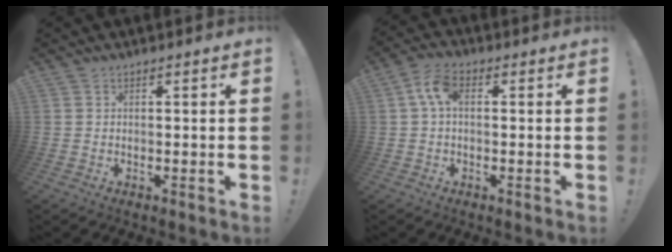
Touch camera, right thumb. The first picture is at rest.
{"total": 6.4, "force": [0.8, 3.4, 5.4], "torque": [-0.111, 0.014, 0.019]}